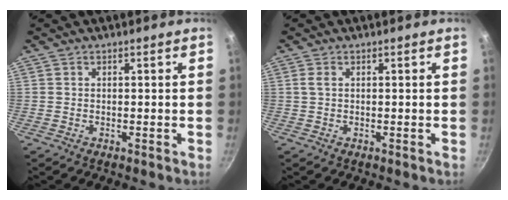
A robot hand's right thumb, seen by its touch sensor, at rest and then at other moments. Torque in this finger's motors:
{"motor_torque": [0.11, 0.29, 0.46, -0.22, 0.01]}